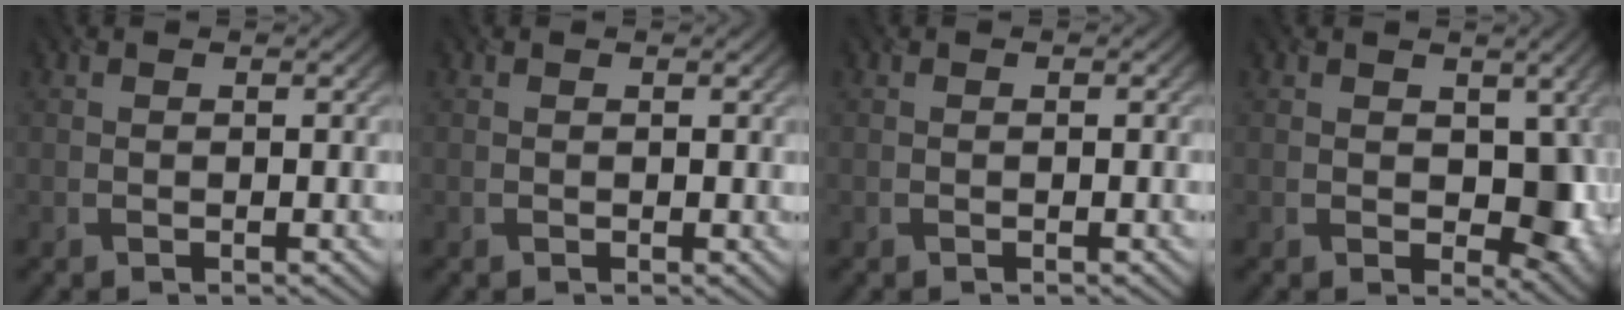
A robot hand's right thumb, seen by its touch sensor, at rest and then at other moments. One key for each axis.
{"total": 0.0}
{"total": 0.0}
{"total": 7.1, "fx": -0.1, "fy": 4.9, "fz": 5.1, "tx": -0.076, "ty": -0.016, "tz": 0.000}